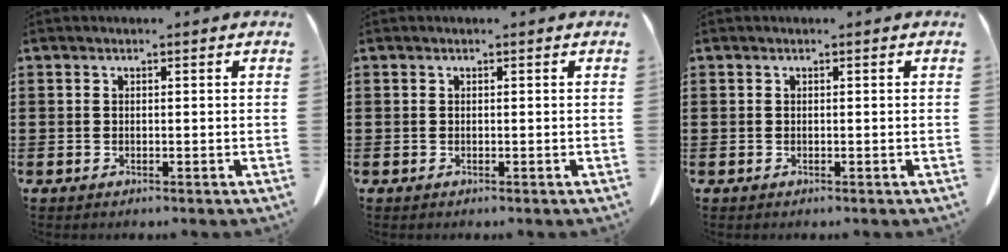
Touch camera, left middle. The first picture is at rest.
{"total": 0.0}
{"total": 0.0}